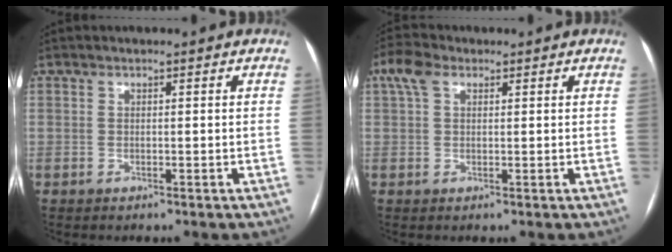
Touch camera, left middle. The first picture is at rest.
{"total": 3.8, "force": [1.9, 2.1, 2.6], "torque": [-0.063, 0.030, 0.040]}